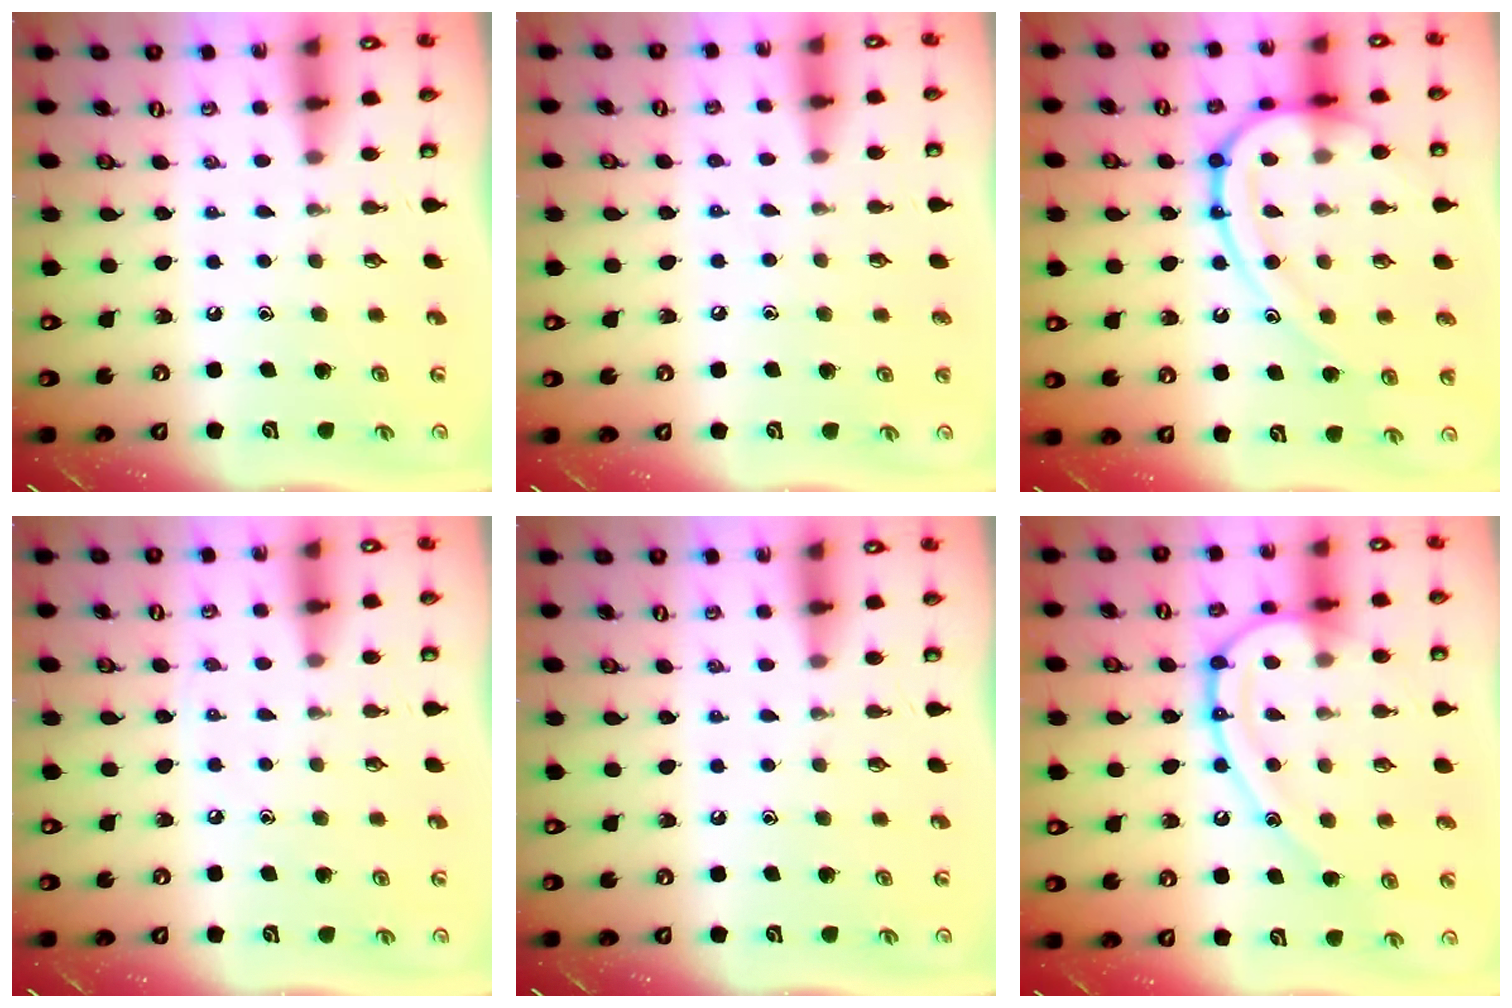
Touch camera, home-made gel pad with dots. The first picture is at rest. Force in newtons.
{"total": 5.2, "press": 5.2, "slide": 0.5}
{"total": 17.7, "press": 17.6, "slide": 1.5}
{"total": 3.7, "press": 3.6, "slide": 0.6}
{"total": 0.0}
{"total": 15.6, "press": 15.5, "slide": 1.6}